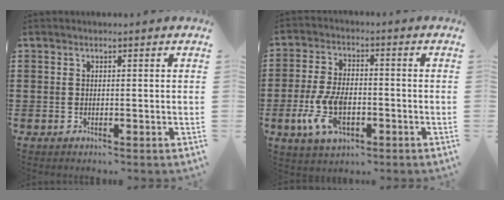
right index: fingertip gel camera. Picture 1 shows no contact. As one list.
[{"total": 8.7, "force": [-2.6, 4.2, 7.1], "torque": [-0.172, -0.012, -0.052]}]